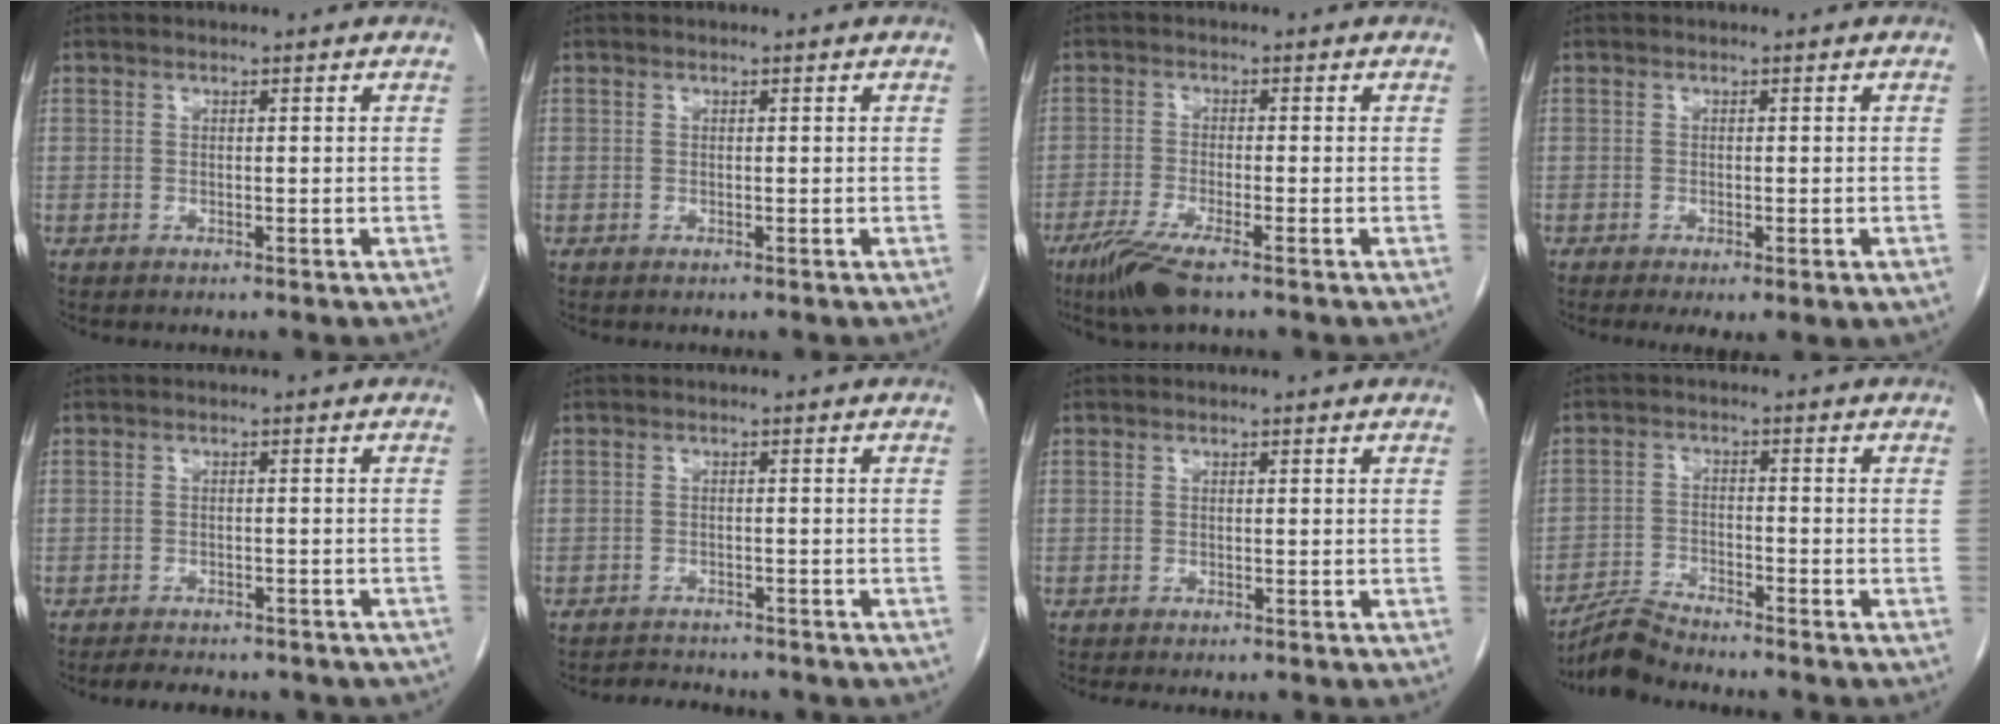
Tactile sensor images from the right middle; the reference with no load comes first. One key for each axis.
{"total": 0.0}
{"total": 6.0, "fx": -4.1, "fy": 0.3, "fz": 4.4, "tx": -0.090, "ty": -0.018, "tz": -0.077}
{"total": 5.3, "fx": -3.0, "fy": 1.6, "fz": 4.1, "tx": -0.052, "ty": -0.015, "tz": -0.044}
{"total": 10.6, "fx": -9.1, "fy": 3.5, "fz": 4.1, "tx": -0.065, "ty": 0.000, "tz": -0.098}
{"total": 5.6, "fx": -5.1, "fy": 1.8, "fz": 1.6, "tx": -0.031, "ty": -0.001, "tz": -0.063}
{"total": 1.9, "fx": -1.7, "fy": 0.3, "fz": 0.9, "tx": -0.015, "ty": -0.006, "tz": -0.019}
{"total": 4.8, "fx": -4.8, "fy": -0.5, "fz": 0.6, "tx": -0.016, "ty": -0.017, "tz": -0.089}